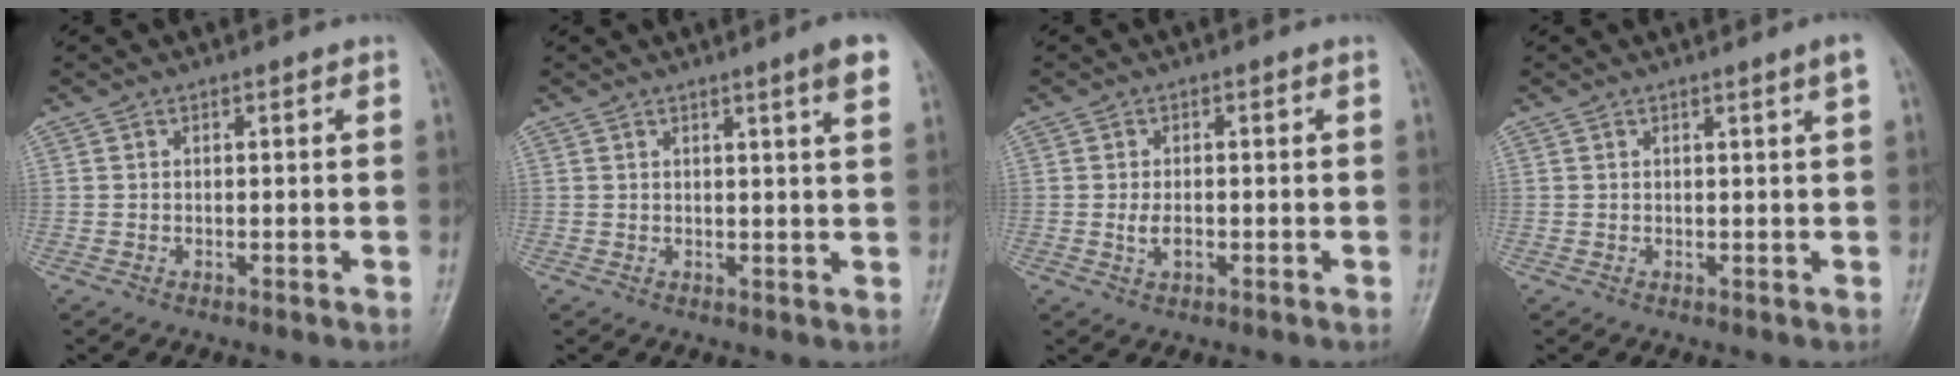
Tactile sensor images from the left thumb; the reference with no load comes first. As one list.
[{"total": 4.7, "force": [2.7, -0.1, 3.9], "torque": [-0.048, -0.014, 0.034]}, {"total": 2.9, "force": [-0.6, 1.8, 2.2], "torque": [-0.039, 0.002, -0.012]}, {"total": 1.5, "force": [0.8, -0.5, 1.2], "torque": [-0.022, -0.008, 0.015]}]